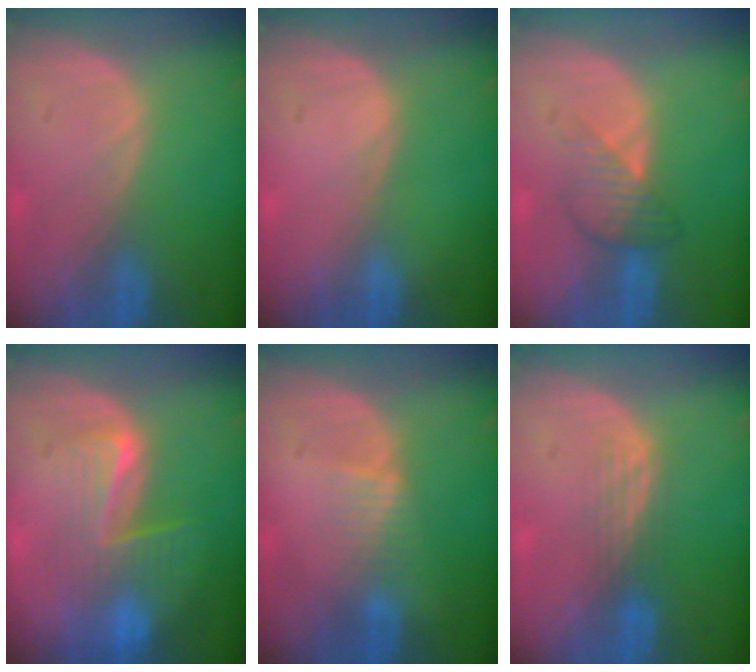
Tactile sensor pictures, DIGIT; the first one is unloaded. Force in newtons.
{"total": 0.0}
{"total": 3.7, "press": 3.6, "slide": 0.2}
{"total": 6.9, "press": 6.7, "slide": 1.8}
{"total": 2.4, "press": 2.4, "slide": 0.2}
{"total": 3.0, "press": 2.6, "slide": 1.4}